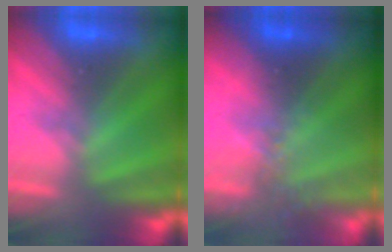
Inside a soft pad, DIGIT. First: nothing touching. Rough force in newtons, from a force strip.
{"total": 2.3}